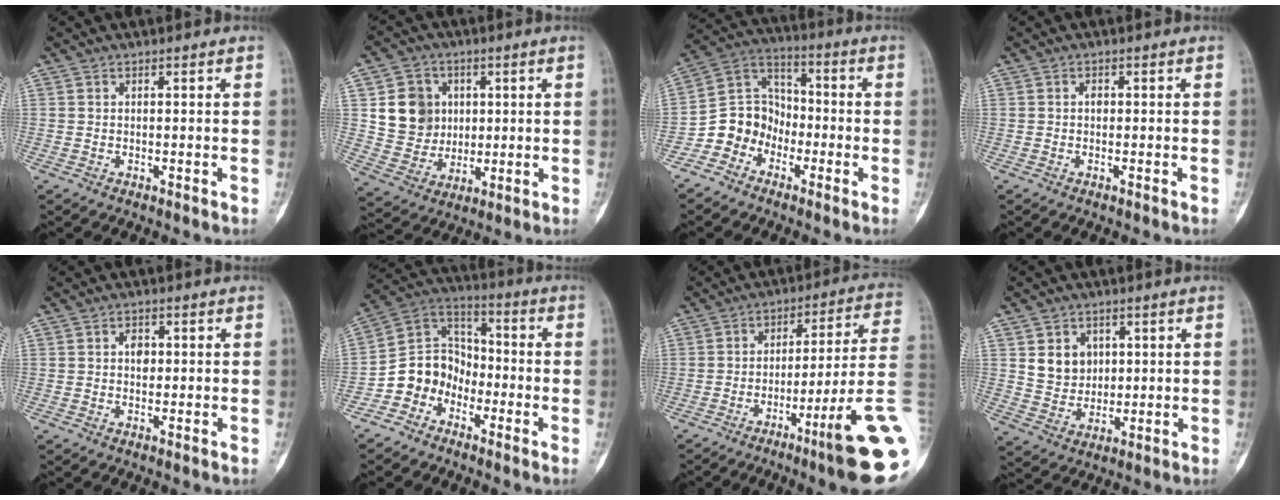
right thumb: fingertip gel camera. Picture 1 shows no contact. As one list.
[{"total": 11.3, "force": [2.4, 10.2, 4.4], "torque": [-0.035, -0.006, 0.053]}, {"total": 9.9, "force": [-4.7, 8.3, 2.7], "torque": [-0.016, 0.071, -0.100]}, {"total": 0.8, "force": [0.0, 0.6, 0.6], "torque": [-0.006, 0.003, -0.001]}, {"total": 2.2, "force": [0.3, 1.6, 1.4], "torque": [-0.014, 0.004, 0.005]}, {"total": 10.3, "force": [-4.9, 8.5, 3.1], "torque": [-0.023, 0.075, -0.106]}, {"total": 18.2, "force": [-6.9, 0.2, 16.8], "torque": [-0.194, 0.030, -0.108]}, {"total": 7.0, "force": [2.1, 5.9, 3.1], "torque": [-0.024, -0.013, 0.045]}]